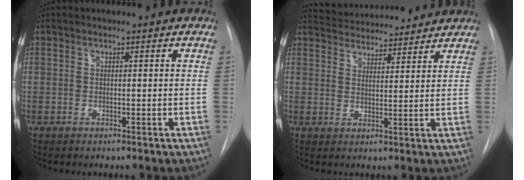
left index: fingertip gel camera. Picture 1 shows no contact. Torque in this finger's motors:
{"motor_torque": [0.18, -0.52, 0.02, 0.01]}